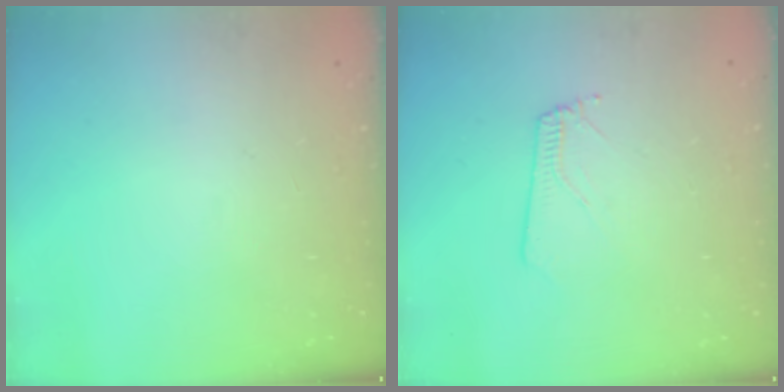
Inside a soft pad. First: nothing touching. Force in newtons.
{"total": 3.9, "press": 3.8, "slide": 0.5}